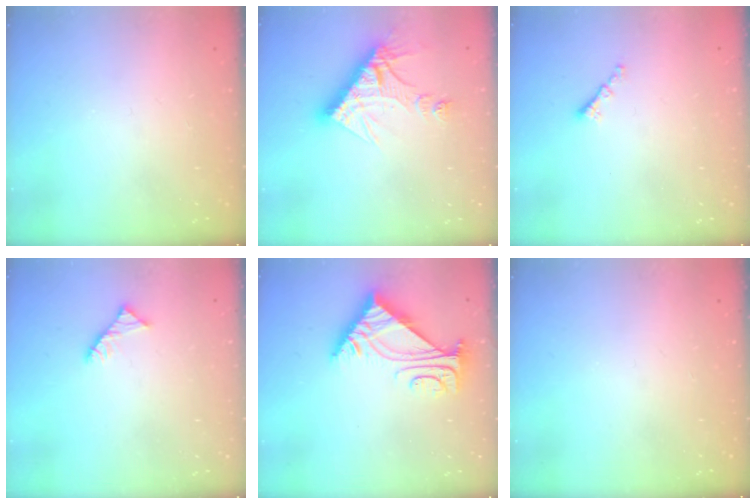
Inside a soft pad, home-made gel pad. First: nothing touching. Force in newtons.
{"total": 13.5, "press": 13.5, "slide": 1.1}
{"total": 1.3, "press": 1.2, "slide": 0.5}
{"total": 2.9, "press": 2.9, "slide": 0.4}
{"total": 5.9, "press": 5.8, "slide": 0.6}
{"total": 0.0}